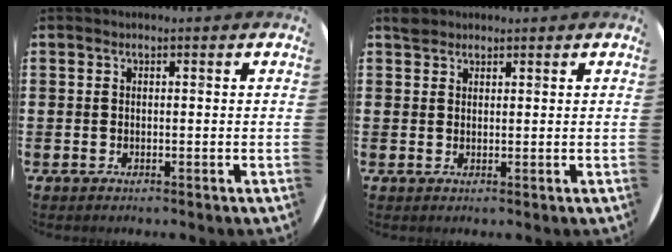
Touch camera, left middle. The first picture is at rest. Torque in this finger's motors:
{"motor_torque": [0.45, -0.38, 0.00, 0.00]}